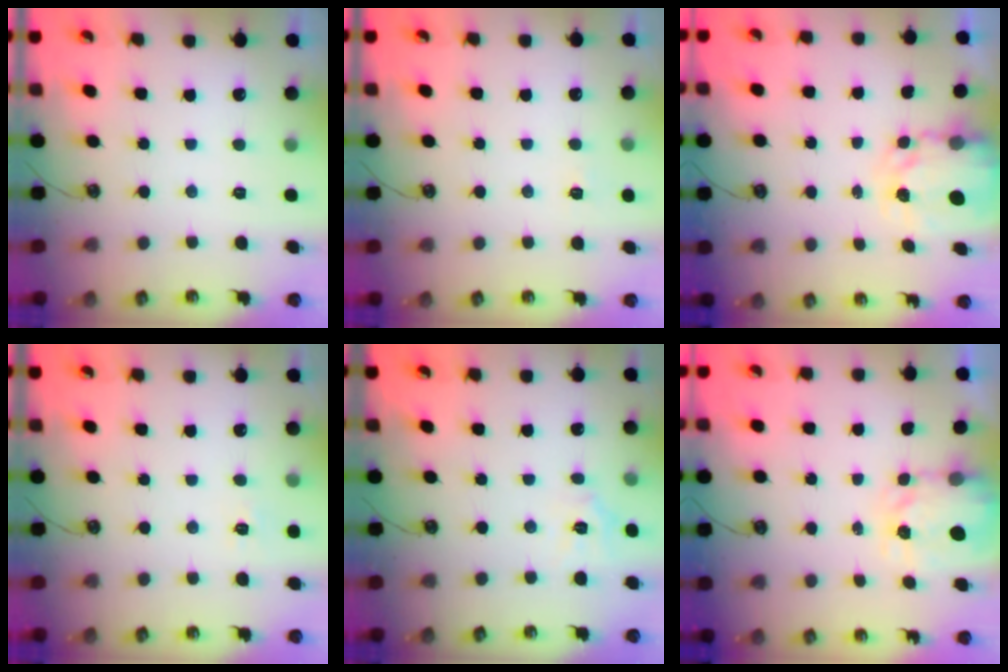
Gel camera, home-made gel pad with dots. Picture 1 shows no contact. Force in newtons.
{"total": 4.0, "press": 4.0, "slide": 0.4}
{"total": 4.4, "press": 4.4, "slide": 0.2}
{"total": 5.1, "press": 5.0, "slide": 0.6}
{"total": 4.7, "press": 4.7, "slide": 0.4}
{"total": 3.4, "press": 3.4, "slide": 0.3}